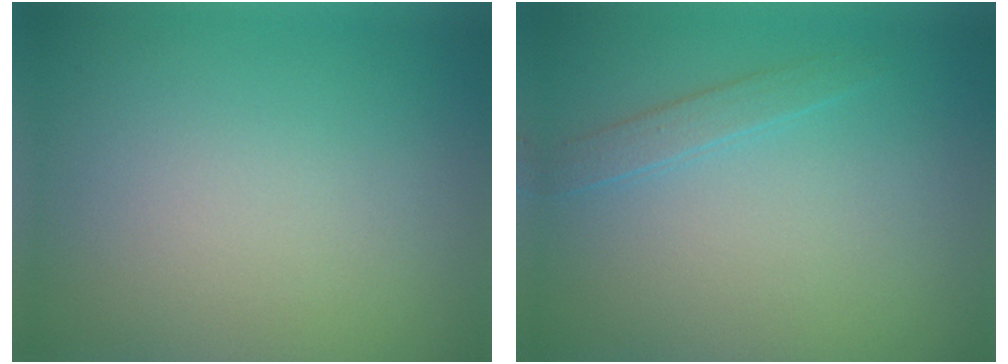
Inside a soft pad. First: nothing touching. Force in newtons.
{"total": 1.3, "press": 1.3, "slide": 0.1}